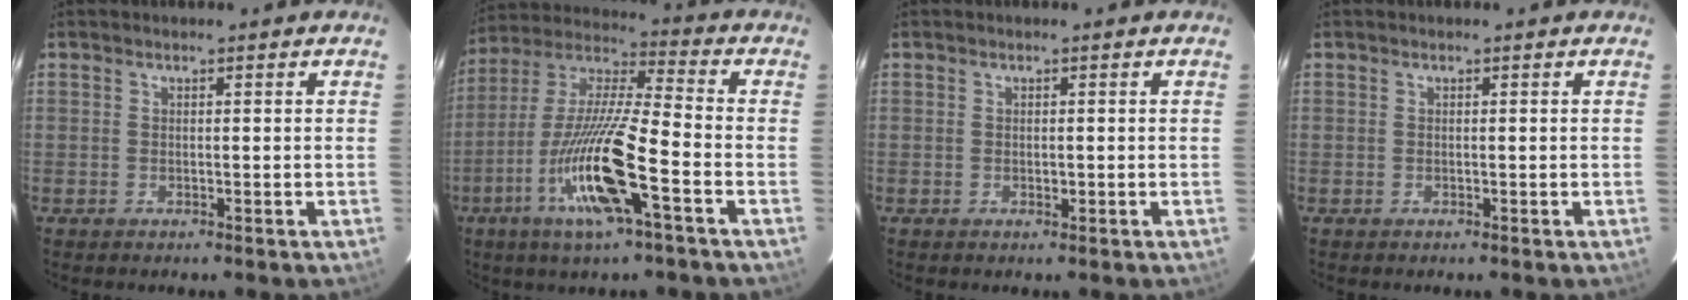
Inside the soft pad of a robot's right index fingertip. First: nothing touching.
{"total": 16.5, "force": [-6.4, 1.1, 15.2], "torque": [-0.308, -0.013, -0.121]}
{"total": 0.7, "force": [-0.1, 0.3, 0.6], "torque": [-0.010, 0.000, -0.001]}
{"total": 0.0}